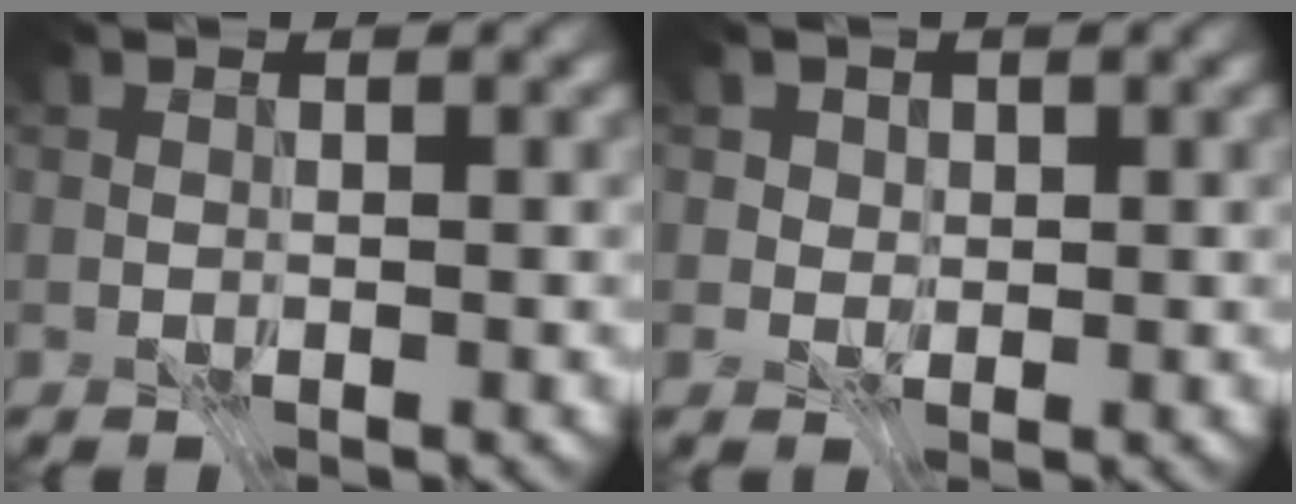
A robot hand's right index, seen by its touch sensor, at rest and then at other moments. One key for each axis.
{"total": 2.6, "fx": 1.1, "fy": 2.2, "fz": 0.9, "tx": -0.028, "ty": -0.006, "tz": 0.023}